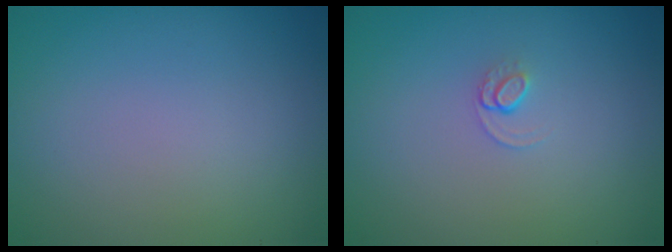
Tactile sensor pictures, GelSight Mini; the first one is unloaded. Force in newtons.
{"total": 0.9, "press": 0.4, "slide": 0.8}